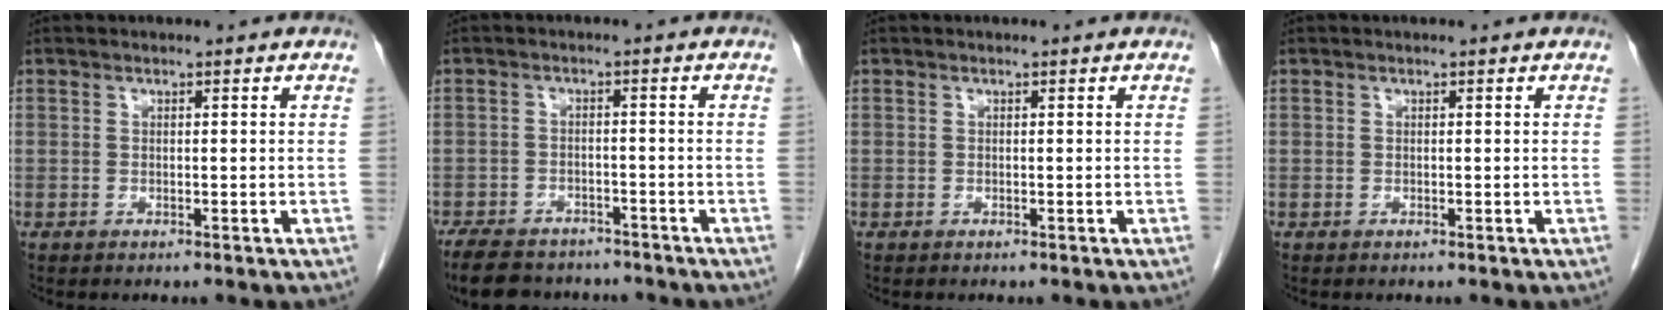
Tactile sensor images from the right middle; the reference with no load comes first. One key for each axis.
{"total": 11.9, "fx": -9.9, "fy": 4.8, "fz": 4.5, "tx": -0.093, "ty": -0.008, "tz": -0.139}
{"total": 0.0}
{"total": 0.0}